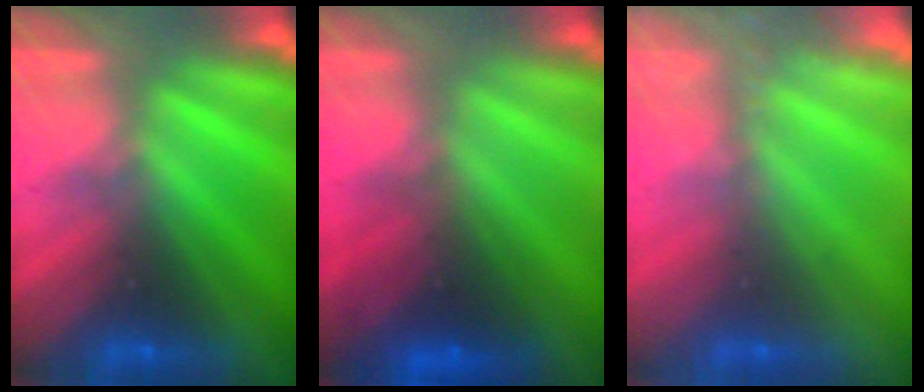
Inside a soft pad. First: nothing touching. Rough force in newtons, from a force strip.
{"total": 2.9}
{"total": 2.4}